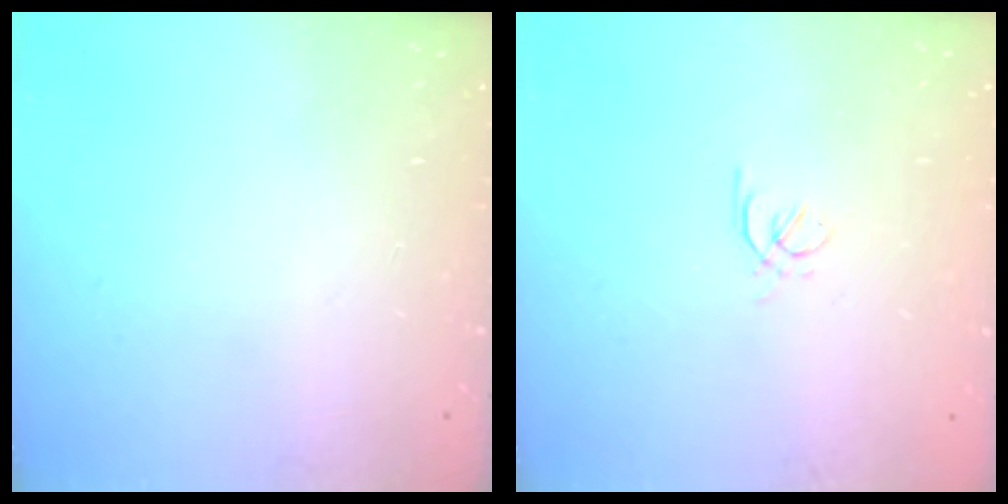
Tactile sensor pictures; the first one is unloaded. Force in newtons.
{"total": 1.6, "press": 1.5, "slide": 0.5}